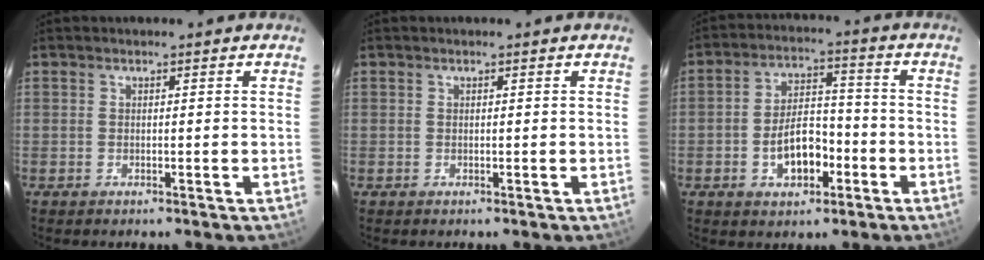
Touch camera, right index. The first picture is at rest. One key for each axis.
{"total": 0.0}
{"total": 8.9, "fx": -3.5, "fy": 5.0, "fz": 6.5, "tx": -0.123, "ty": 0.020, "tz": -0.047}